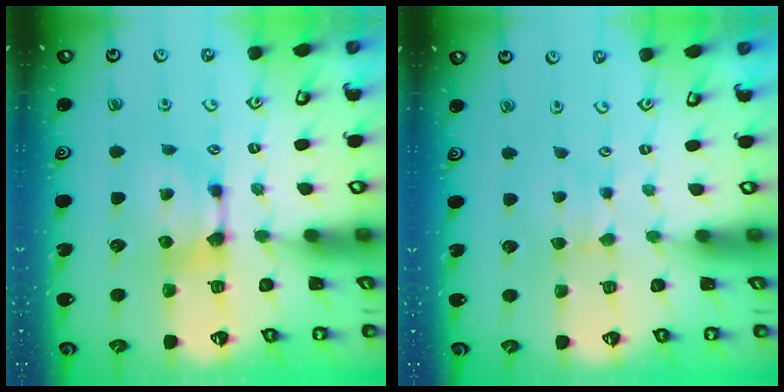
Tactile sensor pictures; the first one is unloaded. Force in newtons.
{"total": 2.5, "press": 2.4, "slide": 0.4}